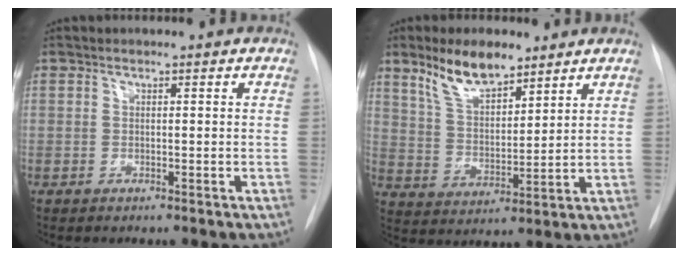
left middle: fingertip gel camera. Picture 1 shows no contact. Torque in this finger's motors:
{"motor_torque": [1.04, -1.10, 0.49, 0.15]}